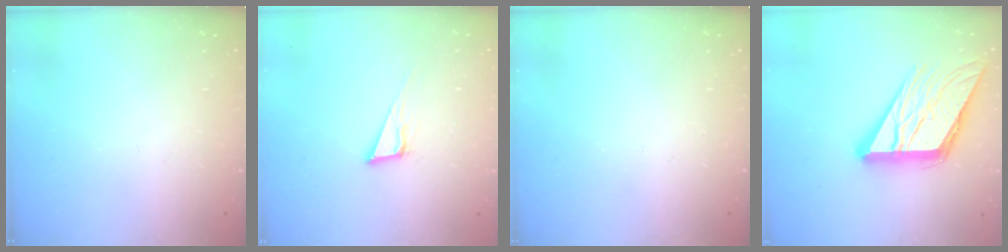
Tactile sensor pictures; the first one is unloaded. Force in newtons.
{"total": 7.4, "press": 6.9, "slide": 2.6}
{"total": 0.0}
{"total": 17.4, "press": 17.3, "slide": 1.3}